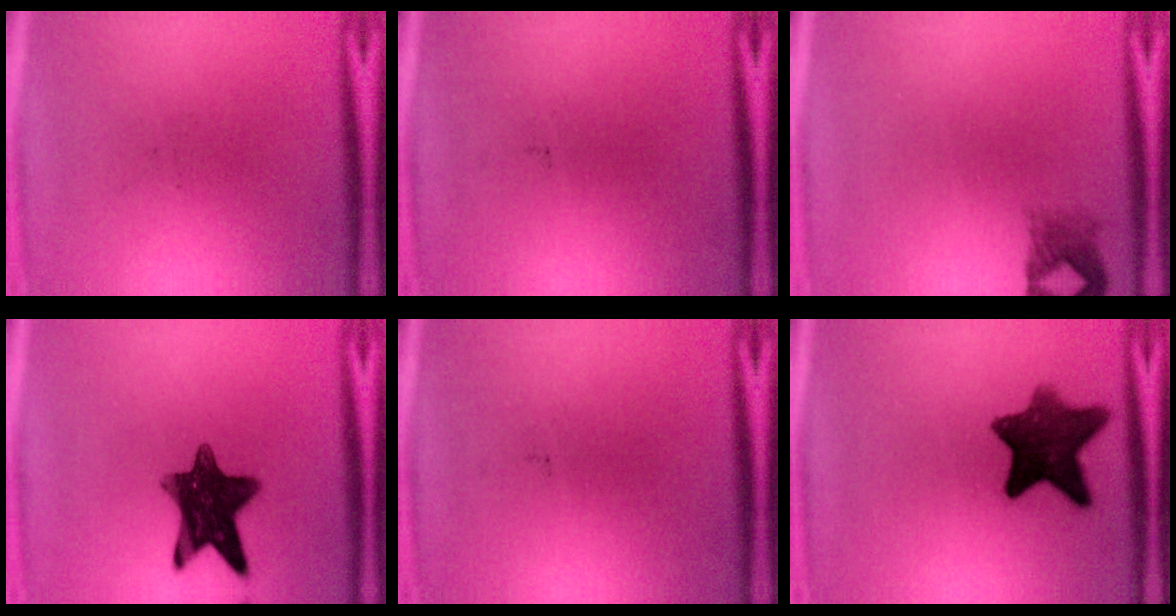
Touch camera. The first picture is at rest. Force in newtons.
{"total": 0.0}
{"total": 2.2}
{"total": 11.9}
{"total": 0.0}
{"total": 10.4}